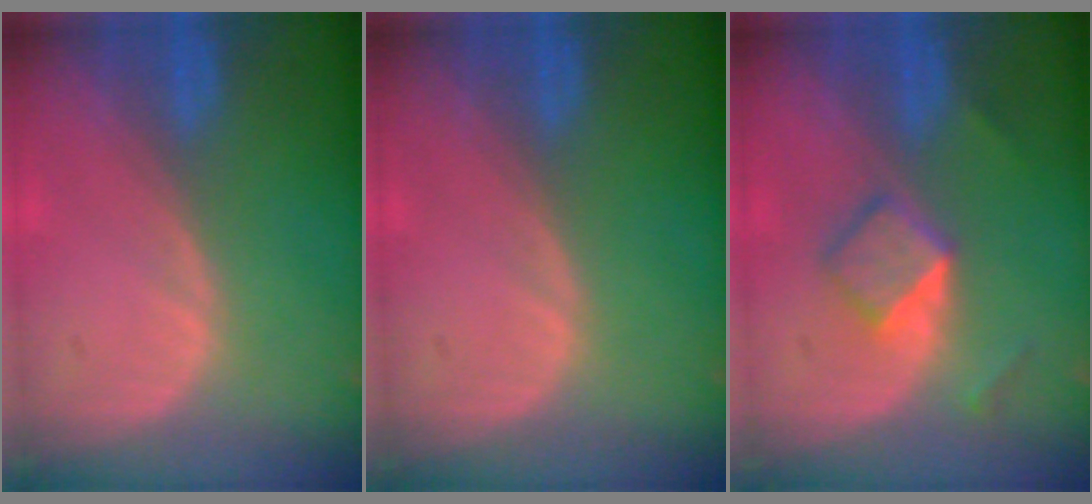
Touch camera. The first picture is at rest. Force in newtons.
{"total": 0.0}
{"total": 4.7, "press": 4.2, "slide": 2.1}